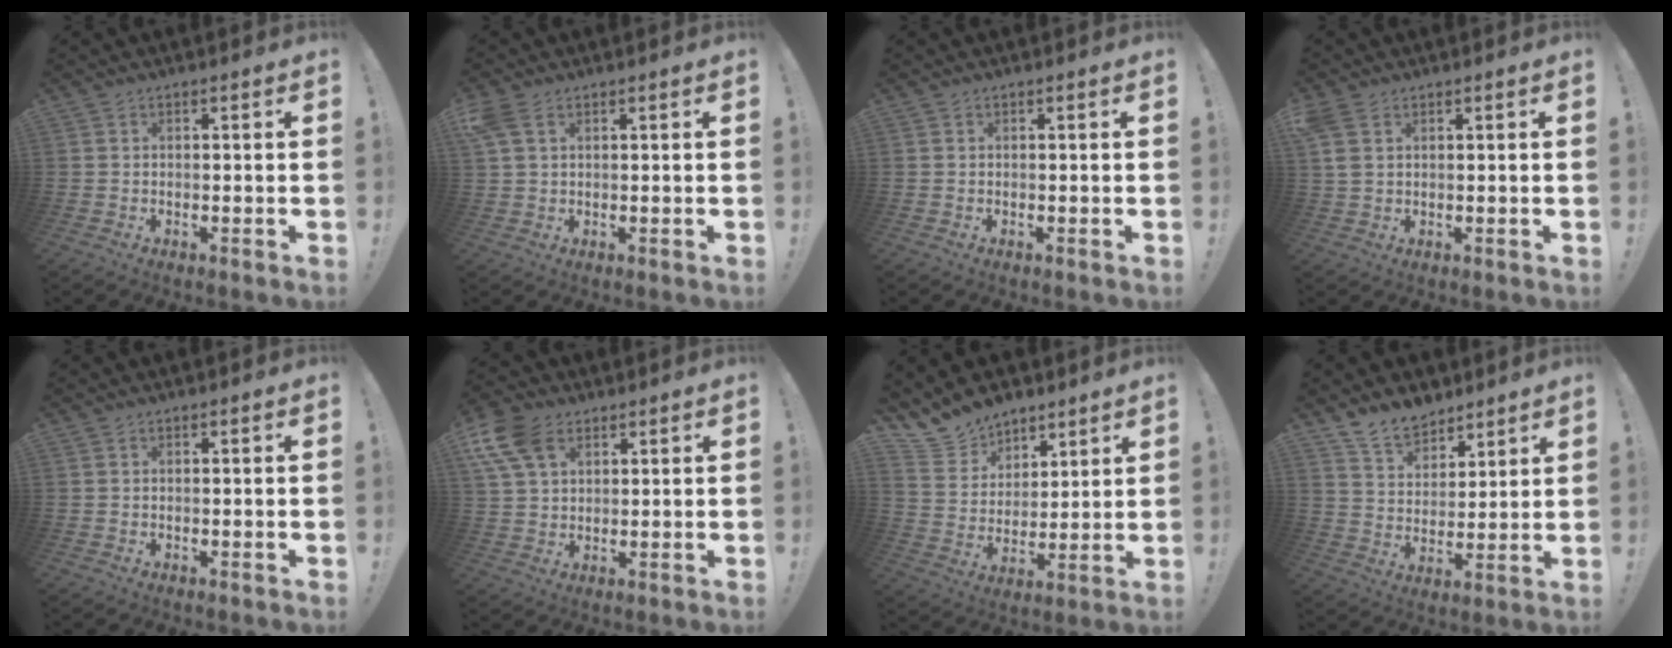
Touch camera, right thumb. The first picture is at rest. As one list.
[{"total": 4.8, "force": [2.1, 2.8, 3.3], "torque": [-0.072, 0.002, 0.043]}, {"total": 0.0}, {"total": 4.2, "force": [2.0, 2.5, 2.8], "torque": [-0.058, -0.003, 0.038]}, {"total": 0.0}, {"total": 11.9, "force": [5.3, 7.7, 7.2], "torque": [-0.143, -0.017, 0.102]}, {"total": 11.2, "force": [9.4, 6.1, 0.8], "torque": [-0.028, -0.080, 0.185]}, {"total": 10.3, "force": [8.4, 5.4, 2.4], "torque": [-0.046, -0.061, 0.165]}]